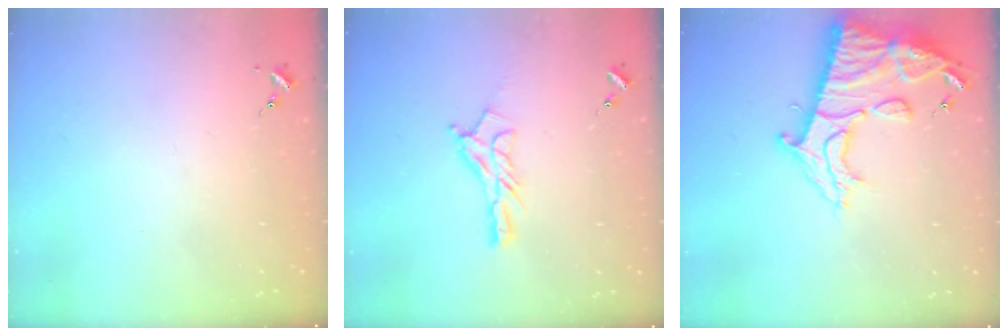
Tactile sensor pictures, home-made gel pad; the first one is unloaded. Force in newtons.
{"total": 11.6, "press": 11.6, "slide": 0.8}
{"total": 20.1, "press": 20.0, "slide": 1.7}